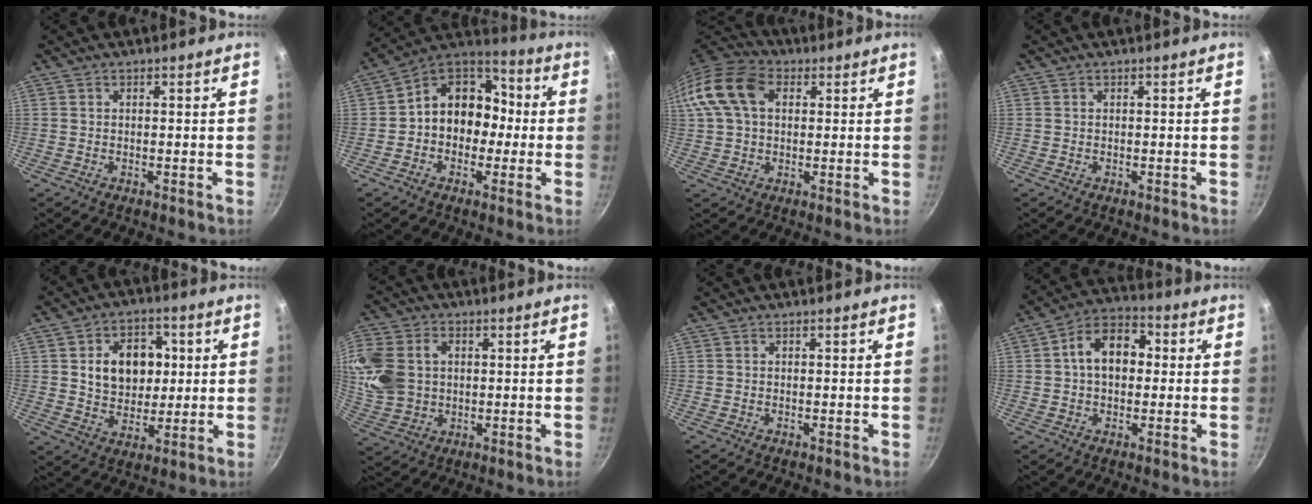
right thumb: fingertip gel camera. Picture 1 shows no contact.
{"total": 13.5, "force": [-0.9, 11.0, 7.9], "torque": [-0.068, 0.051, -0.037]}
{"total": 14.3, "force": [3.7, 9.6, 9.9], "torque": [-0.183, 0.026, 0.052]}
{"total": 0.0}
{"total": 12.8, "force": [2.3, 9.7, 8.1], "torque": [-0.083, -0.002, 0.037]}
{"total": 14.0, "force": [1.9, 11.1, 8.4], "torque": [-0.179, 0.002, 0.039]}
{"total": 0.0}
{"total": 10.9, "force": [1.1, 7.5, 7.8], "torque": [-0.089, 0.030, 0.001]}